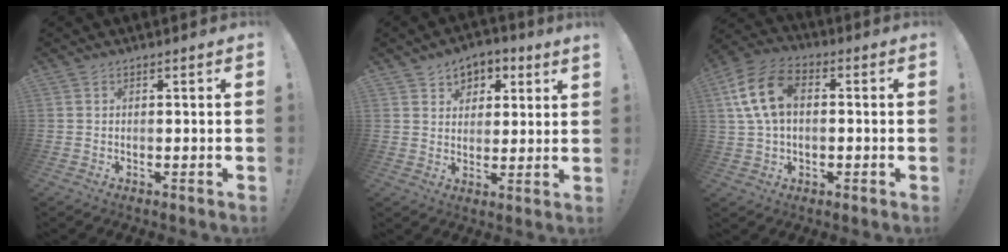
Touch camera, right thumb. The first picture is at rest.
{"total": 5.6, "force": [3.4, 4.2, 1.5], "torque": [-0.019, -0.023, 0.063]}
{"total": 15.2, "force": [2.9, 10.4, 10.6], "torque": [-0.193, 0.010, 0.059]}